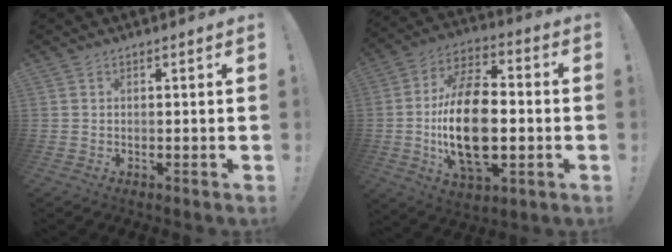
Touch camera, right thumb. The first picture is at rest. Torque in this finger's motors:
{"motor_torque": [2.32, 2.68, 1.67, -1.10, 0.78]}